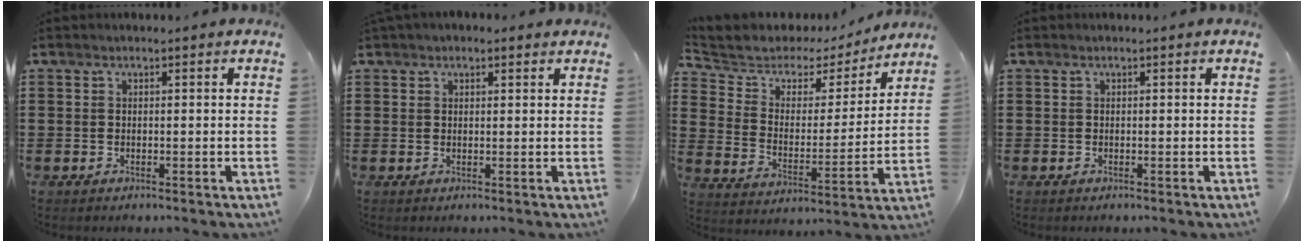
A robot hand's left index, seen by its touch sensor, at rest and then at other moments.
{"total": 1.6, "force": [1.2, 0.8, 0.5], "torque": [-0.013, 0.005, 0.024]}
{"total": 4.7, "force": [3.9, 2.6, 0.4], "torque": [-0.044, -0.029, 0.060]}
{"total": 0.0}